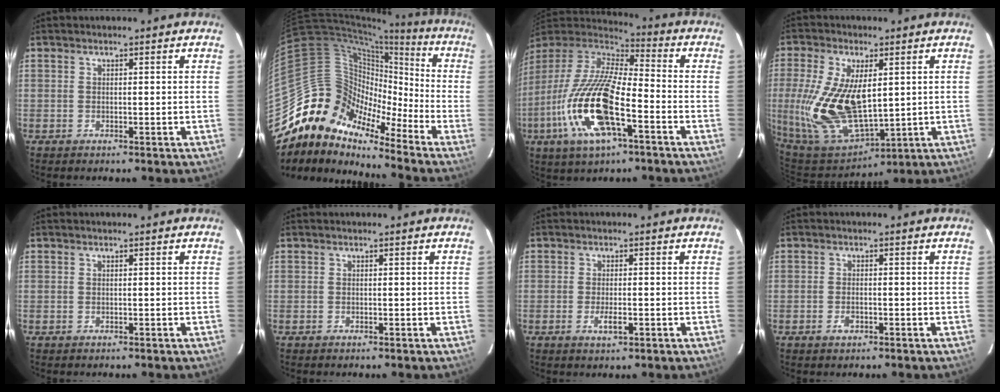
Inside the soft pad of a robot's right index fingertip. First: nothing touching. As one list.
[{"total": 13.5, "force": [-10.8, 6.8, 4.2], "torque": [-0.066, 0.027, -0.227]}, {"total": 21.3, "force": [-8.4, 6.8, 18.3], "torque": [-0.371, -0.035, -0.167]}, {"total": 19.0, "force": [1.6, 10.1, 16.0], "torque": [-0.344, -0.013, 0.050]}, {"total": 0.0}, {"total": 0.0}, {"total": 2.7, "force": [-1.2, 0.8, 2.2], "torque": [-0.045, -0.005, -0.019]}, {"total": 1.7, "force": [-0.9, 0.9, 1.2], "torque": [-0.023, 0.002, -0.016]}]